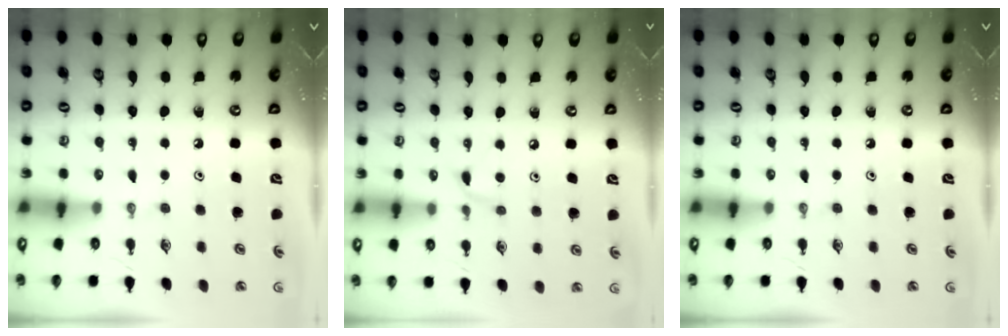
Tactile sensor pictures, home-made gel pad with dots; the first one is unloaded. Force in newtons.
{"total": 5.1, "press": 5.1, "slide": 0.5}
{"total": 0.0}